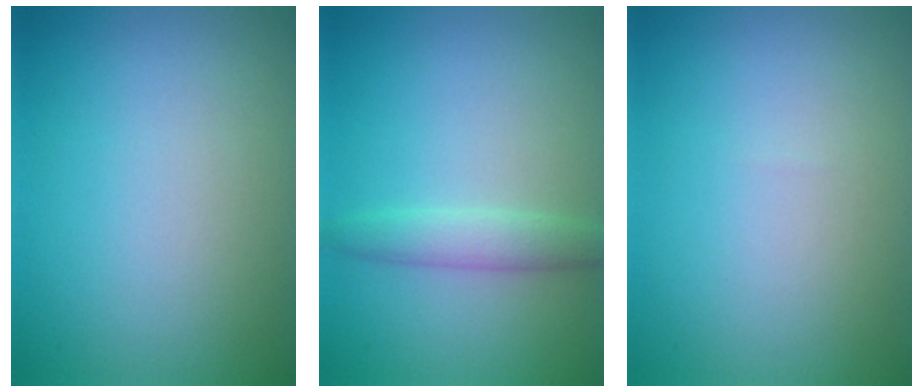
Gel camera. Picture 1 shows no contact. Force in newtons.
{"total": 2.1, "press": 2.1, "slide": 0.1}
{"total": 0.0}